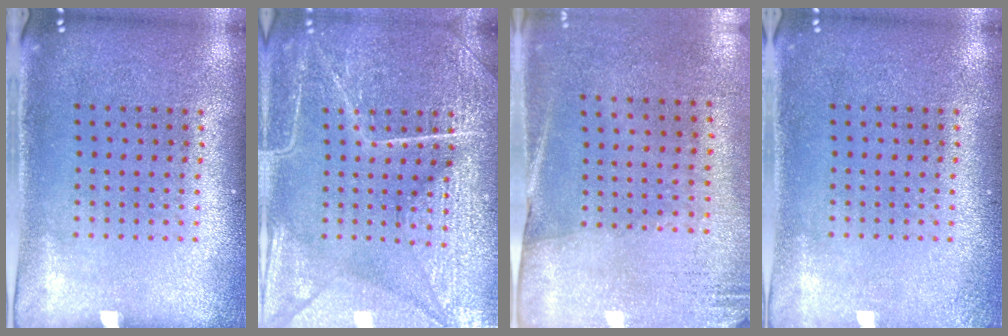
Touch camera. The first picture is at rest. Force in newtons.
{"total": 7.2, "press": 7.1, "slide": 0.8}
{"total": 2.6, "press": 2.3, "slide": 1.4}
{"total": 1.2, "press": 1.2, "slide": 0.1}